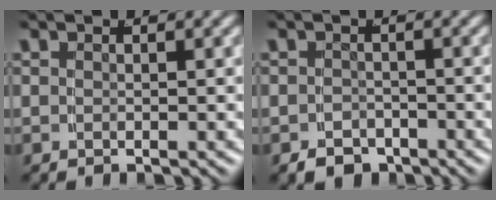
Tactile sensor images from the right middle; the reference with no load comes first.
{"total": 2.7, "force": [-2.5, 1.0, 0.4], "torque": [0.007, -0.013, -0.037]}